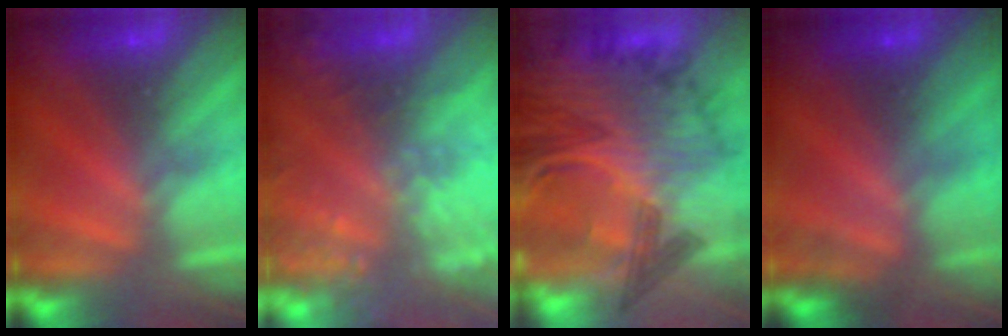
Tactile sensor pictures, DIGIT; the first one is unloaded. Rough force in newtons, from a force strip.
{"total": 8.7}
{"total": 8.5}
{"total": 4.7}